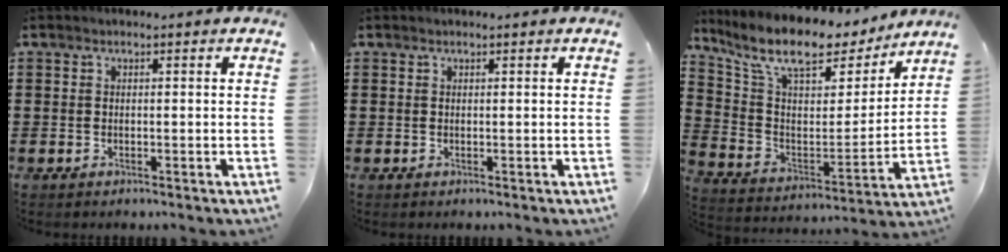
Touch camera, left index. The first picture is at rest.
{"total": 0.0}
{"total": 10.4, "force": [8.1, 3.2, 5.8], "torque": [-0.133, -0.049, 0.135]}